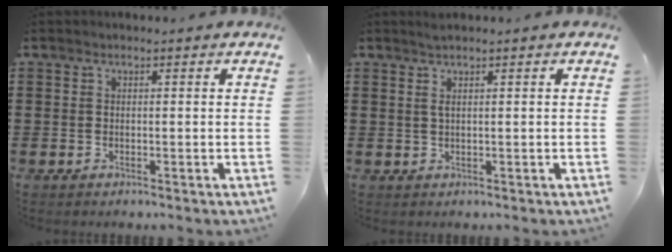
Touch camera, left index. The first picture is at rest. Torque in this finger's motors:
{"motor_torque": [0.35, -0.30, 0.06, 0.01]}